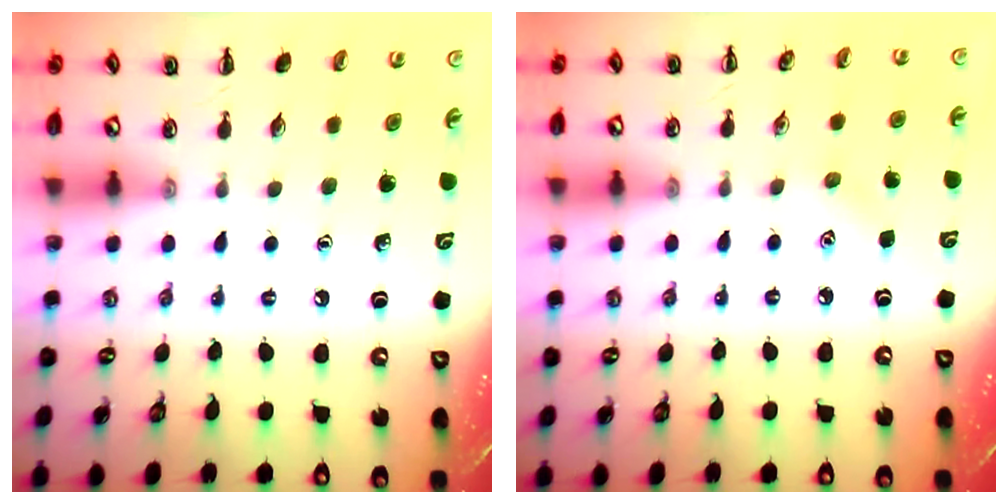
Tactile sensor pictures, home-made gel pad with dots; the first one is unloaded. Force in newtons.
{"total": 3.9, "press": 3.8, "slide": 1.0}